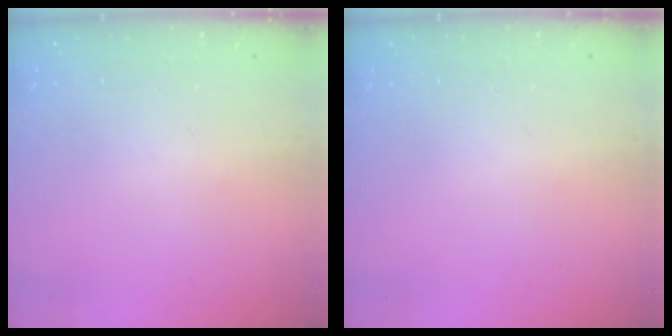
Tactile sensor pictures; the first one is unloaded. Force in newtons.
{"total": 0.0}